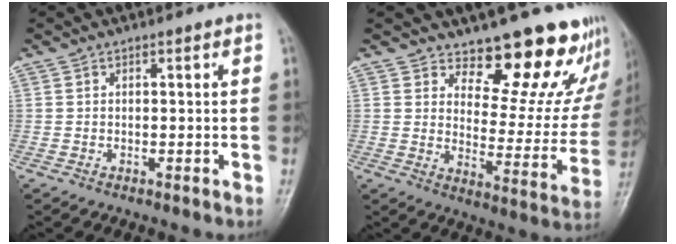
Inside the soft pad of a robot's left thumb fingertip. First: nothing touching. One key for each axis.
{"total": 17.3, "fx": 15.1, "fy": 6.4, "fz": 5.5, "tx": -0.005, "ty": -0.130, "tz": 0.181}